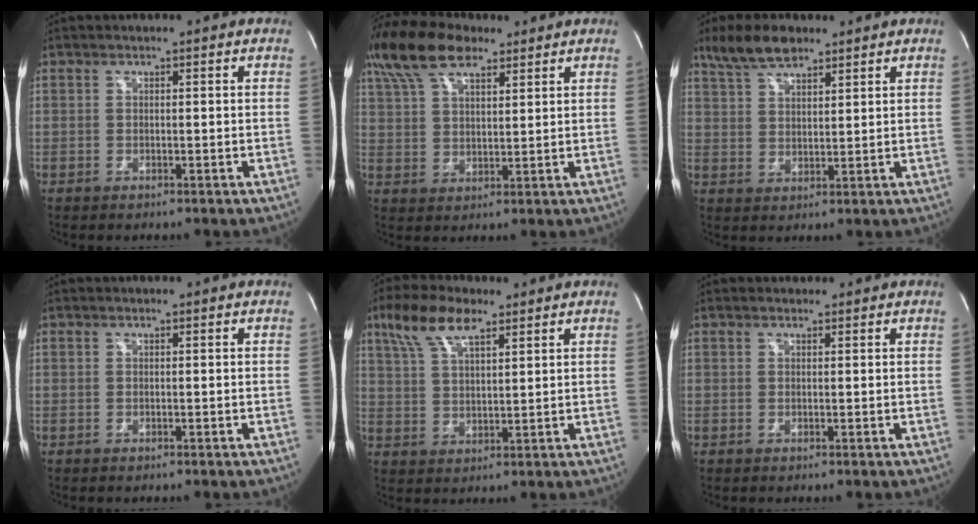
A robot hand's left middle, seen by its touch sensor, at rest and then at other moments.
{"total": 11.1, "force": [8.0, 4.2, 6.4], "torque": [-0.134, 0.028, 0.153]}
{"total": 7.7, "force": [6.0, 2.5, 4.1], "torque": [-0.086, 0.012, 0.116]}
{"total": 0.0}
{"total": 8.9, "force": [5.7, 2.8, 6.2], "torque": [-0.133, 0.022, 0.113]}
{"total": 1.1, "force": [0.9, 0.6, 0.2], "torque": [-0.014, 0.017, 0.017]}